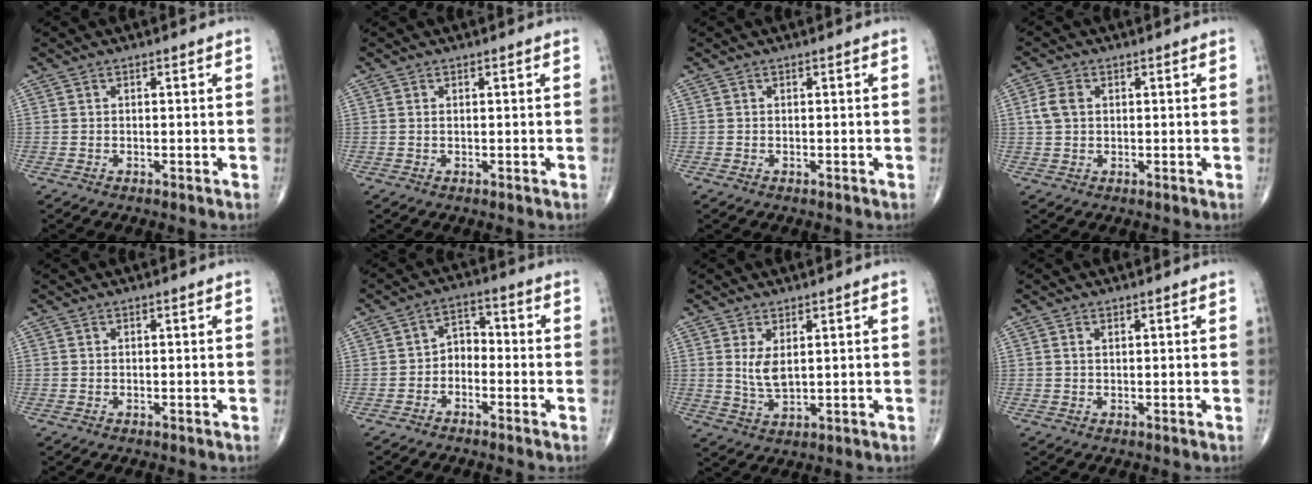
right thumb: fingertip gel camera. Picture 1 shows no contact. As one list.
[{"total": 0.0}, {"total": 0.0}, {"total": 4.0, "force": [0.8, 2.8, 2.7], "torque": [-0.059, 0.006, 0.013]}, {"total": 0.0}, {"total": 4.5, "force": [-1.9, 3.1, 2.6], "torque": [-0.024, 0.035, -0.047]}, {"total": 4.6, "force": [1.2, 2.1, 3.8], "torque": [-0.070, -0.015, 0.033]}, {"total": 0.8, "force": [0.3, 0.4, 0.6], "torque": [-0.014, 0.004, 0.007]}]